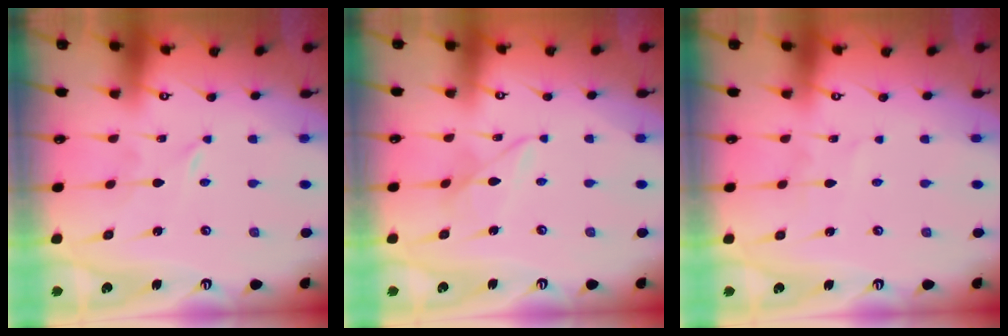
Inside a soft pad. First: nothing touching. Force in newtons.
{"total": 5.8, "press": 5.8, "slide": 0.5}
{"total": 2.7, "press": 2.7, "slide": 0.3}